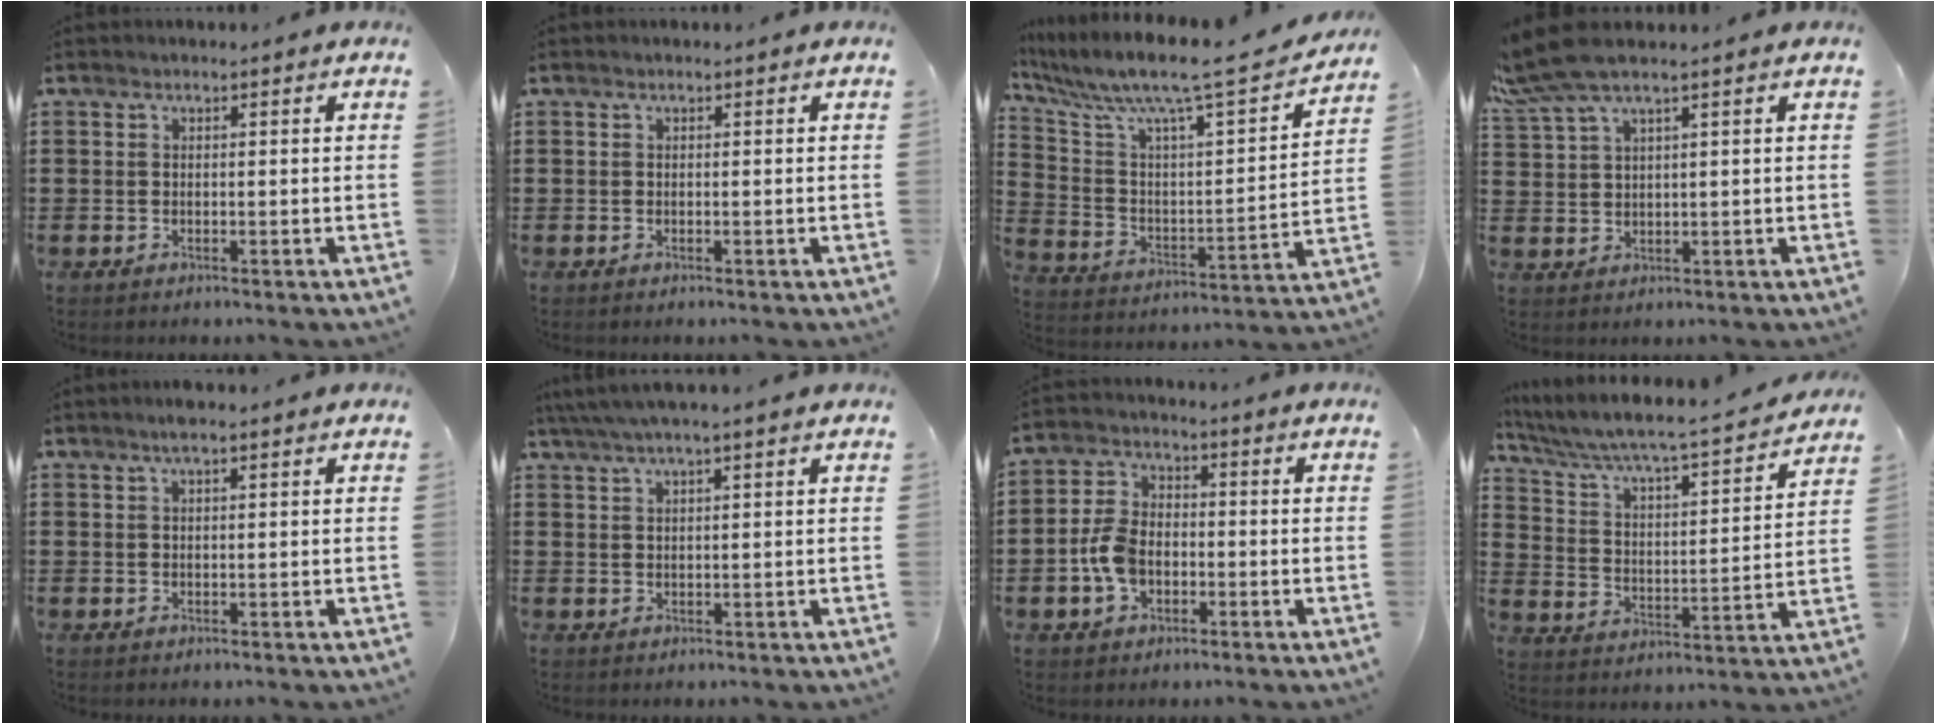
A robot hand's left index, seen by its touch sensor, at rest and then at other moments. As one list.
[{"total": 0.0}, {"total": 8.7, "force": [7.0, 0.5, 5.1], "torque": [-0.131, -0.062, 0.108]}, {"total": 5.6, "force": [4.0, 0.8, 3.9], "torque": [-0.102, -0.006, 0.068]}, {"total": 1.6, "force": [1.0, 0.1, 1.3], "torque": [-0.027, 0.003, 0.017]}, {"total": 2.7, "force": [1.8, 0.2, 2.0], "torque": [-0.041, 0.005, 0.033]}, {"total": 6.4, "force": [-1.6, 4.2, 4.5], "torque": [-0.115, 0.003, -0.037]}, {"total": 4.7, "force": [4.2, 0.1, 2.1], "torque": [-0.062, -0.039, 0.060]}]